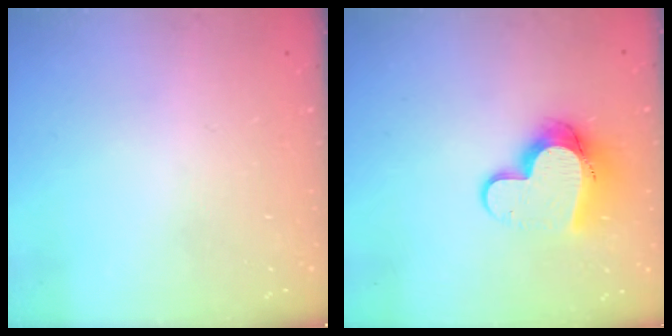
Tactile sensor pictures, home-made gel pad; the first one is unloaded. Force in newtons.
{"total": 11.5, "press": 11.4, "slide": 1.2}